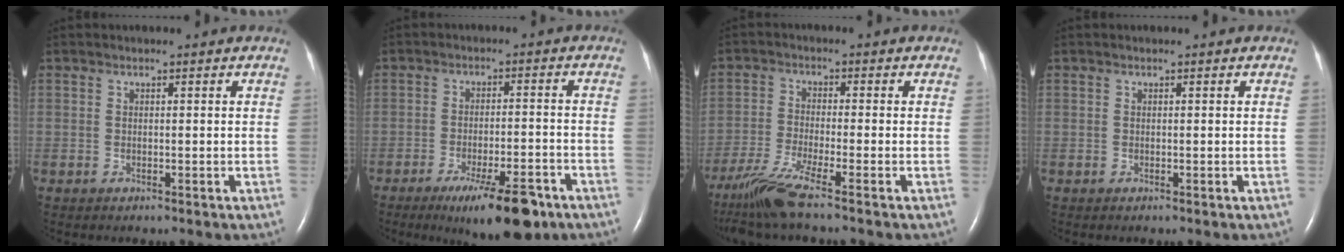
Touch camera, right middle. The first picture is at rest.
{"total": 10.8, "force": [-7.0, 2.2, 7.9], "torque": [-0.120, -0.015, -0.105]}
{"total": 7.7, "force": [-5.9, -1.1, 4.8], "torque": [-0.102, -0.031, -0.114]}
{"total": 0.0}